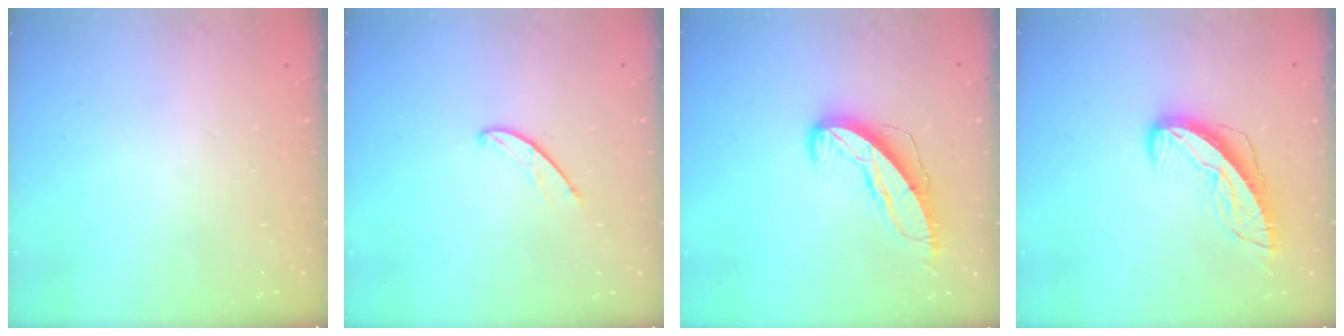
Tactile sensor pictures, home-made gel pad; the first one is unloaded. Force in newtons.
{"total": 5.0, "press": 5.0, "slide": 0.4}
{"total": 10.7, "press": 10.7, "slide": 1.1}
{"total": 9.6, "press": 9.5, "slide": 1.1}